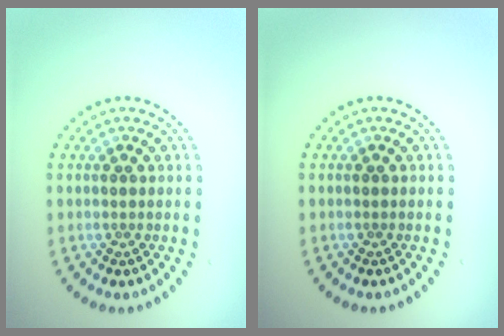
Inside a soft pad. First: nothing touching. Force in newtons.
{"total": 0.0}